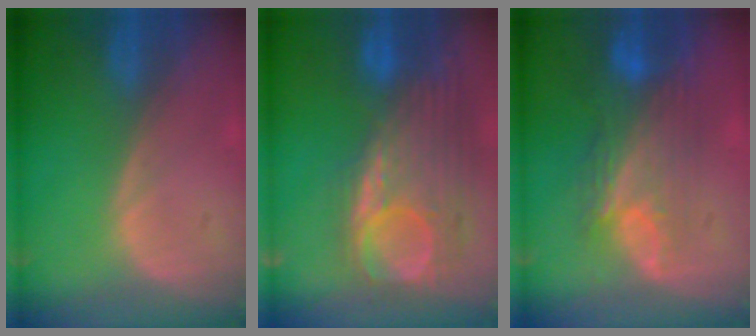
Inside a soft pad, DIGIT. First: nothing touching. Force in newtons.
{"total": 12.2, "press": 10.4, "slide": 6.3}
{"total": 9.5, "press": 8.1, "slide": 4.9}